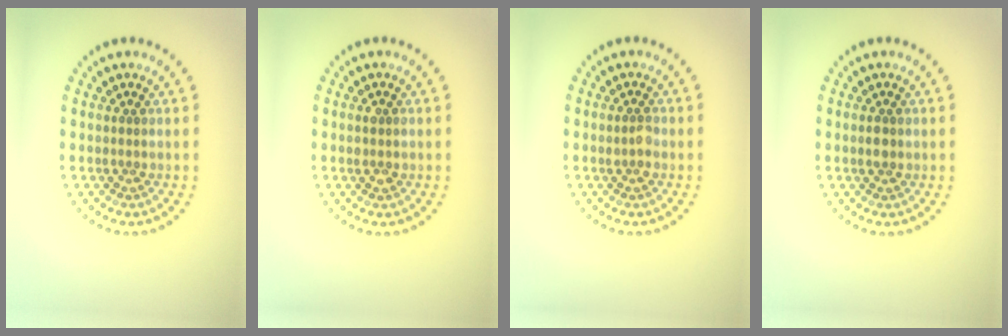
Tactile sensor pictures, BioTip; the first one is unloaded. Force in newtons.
{"total": 1.1, "press": 1.1, "slide": 0.4}
{"total": 1.2, "press": 1.2, "slide": 0.1}
{"total": 1.1, "press": 1.1, "slide": 0.1}